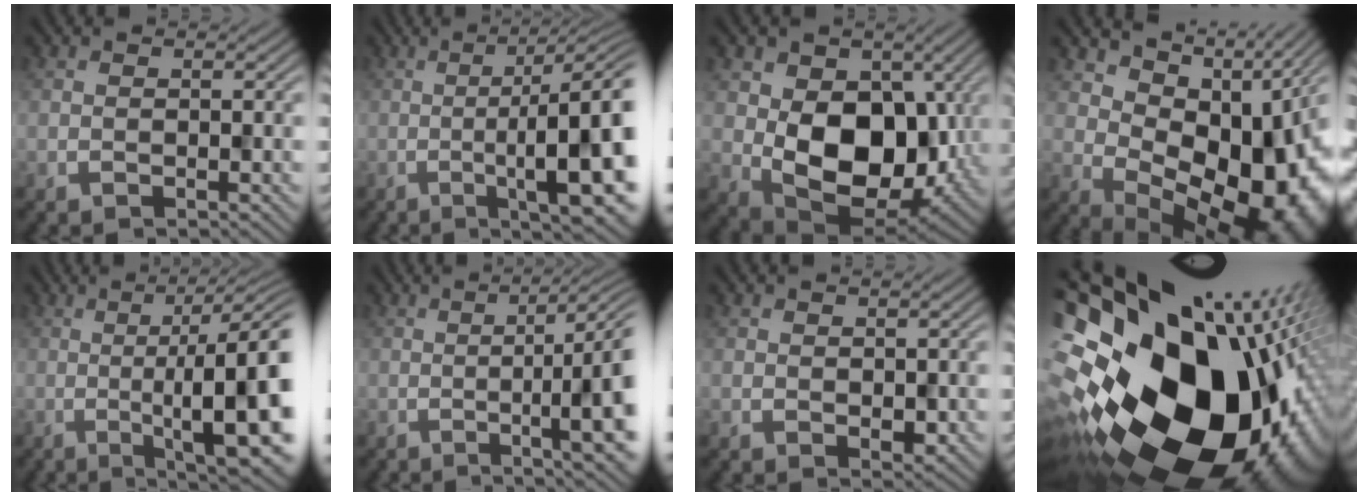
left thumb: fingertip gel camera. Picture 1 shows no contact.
{"total": 13.2, "force": [-1.9, 3.1, 12.7], "torque": [-0.138, 0.005, -0.020]}
{"total": 11.7, "force": [0.2, 8.6, 7.9], "torque": [-0.138, -0.028, 0.014]}
{"total": 13.4, "force": [2.4, 8.6, 10.1], "torque": [-0.133, -0.017, 0.060]}
{"total": 14.5, "force": [-1.1, 3.7, 14.0], "torque": [-0.160, 0.004, -0.008]}
{"total": 10.9, "force": [-0.5, 2.6, 10.6], "torque": [-0.119, 0.004, -0.002]}
{"total": 1.4, "force": [0.3, 1.2, 0.6], "torque": [-0.013, -0.004, 0.012]}
{"total": 21.9, "force": [-1.2, 15.5, 15.4], "torque": [-0.275, -0.057, -0.027]}